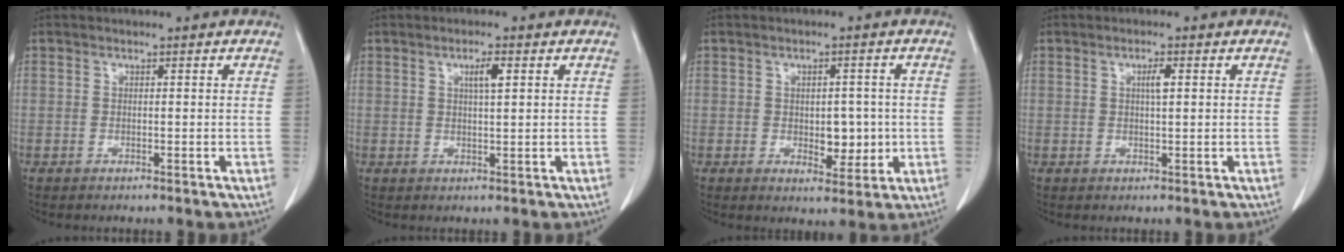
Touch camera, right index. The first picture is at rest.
{"total": 2.5, "force": [1.0, 0.2, 2.3], "torque": [-0.041, -0.001, 0.016]}
{"total": 4.7, "force": [-0.4, 2.8, 3.8], "torque": [-0.041, -0.001, 0.002]}
{"total": 1.8, "force": [0.5, 0.2, 1.8], "torque": [-0.033, 0.002, 0.008]}